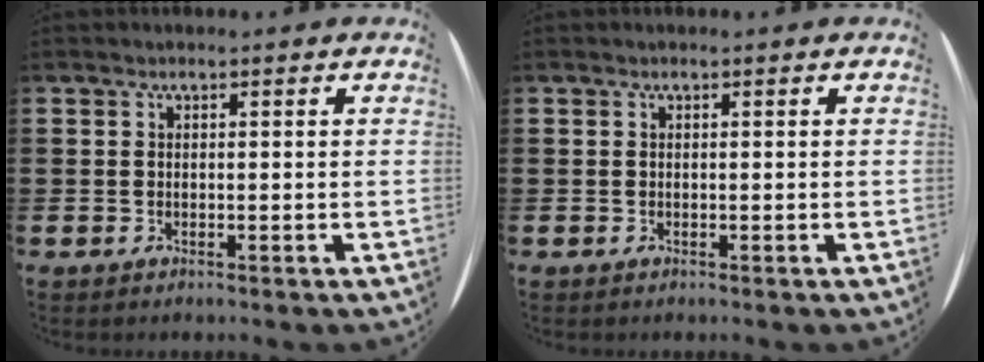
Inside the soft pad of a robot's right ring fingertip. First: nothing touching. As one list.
[{"total": 0.0}]